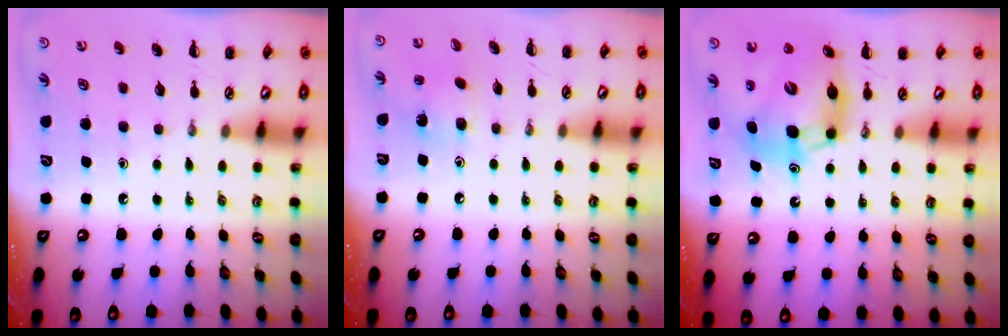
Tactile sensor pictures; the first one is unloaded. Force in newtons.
{"total": 2.5, "press": 2.5, "slide": 0.6}
{"total": 12.9, "press": 12.4, "slide": 3.6}